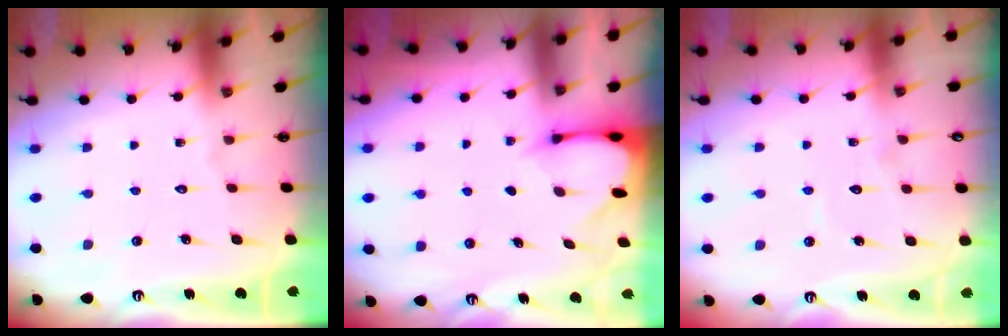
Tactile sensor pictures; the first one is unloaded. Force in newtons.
{"total": 2.6, "press": 2.6, "slide": 0.3}
{"total": 4.1, "press": 4.1, "slide": 0.3}